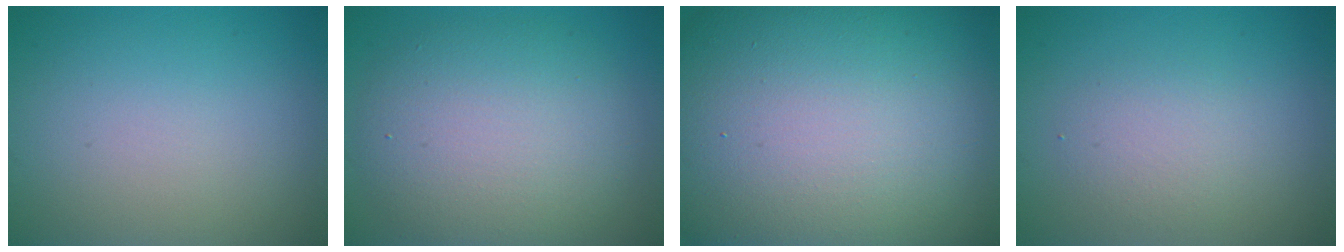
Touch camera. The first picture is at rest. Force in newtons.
{"total": 7.8, "press": 7.8, "slide": 0.4}
{"total": 27.0, "press": 26.9, "slide": 1.7}
{"total": 2.1, "press": 2.1, "slide": 0.1}